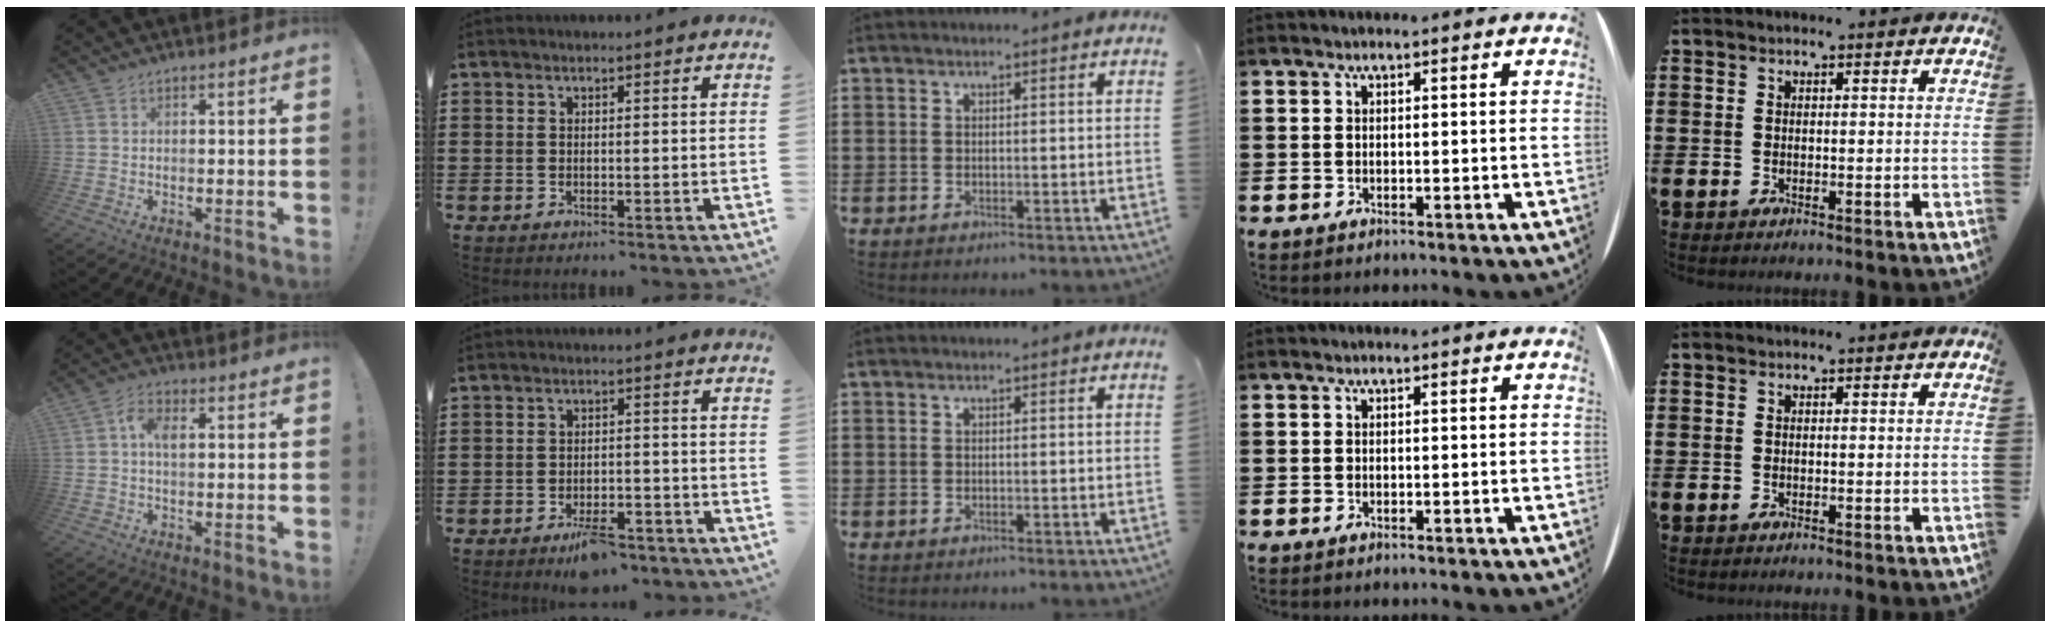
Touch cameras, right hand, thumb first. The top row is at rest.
{"thumb": {"total": 4.6, "force": [0.8, 2.4, 3.9], "torque": [-0.068, 0.009, 0.012]}, "index": {"total": 4.0, "force": [-3.2, 1.3, 2.0], "torque": [-0.031, 0.010, -0.059]}}